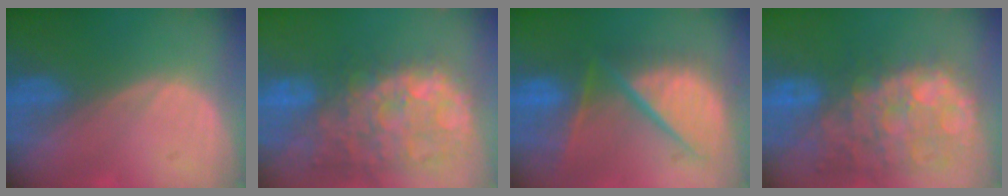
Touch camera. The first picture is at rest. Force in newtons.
{"total": 14.6, "press": 11.8, "slide": 8.7}
{"total": 12.4, "press": 10.1, "slide": 7.1}
{"total": 14.1, "press": 11.6, "slide": 8.0}